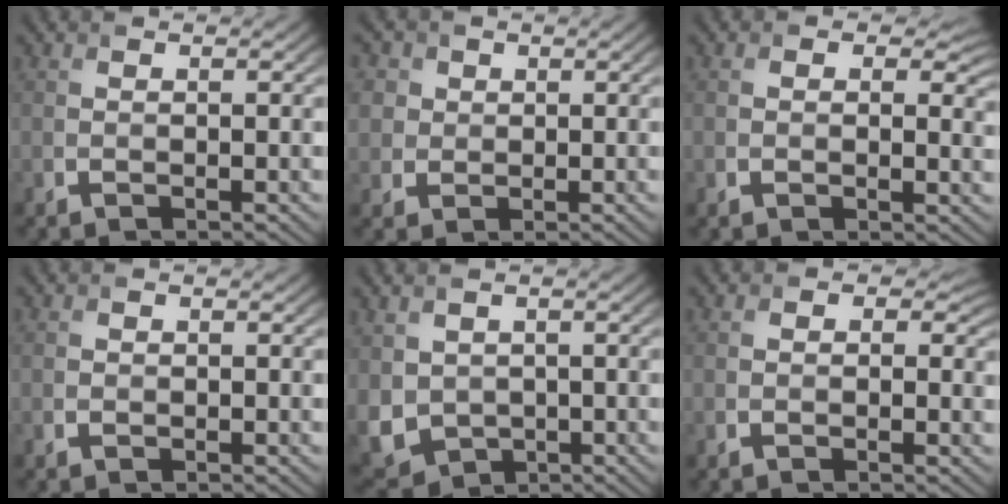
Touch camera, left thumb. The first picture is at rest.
{"total": 4.3, "force": [1.5, 3.8, 1.3], "torque": [-0.060, 0.003, 0.027]}
{"total": 3.2, "force": [0.8, 2.3, 2.0], "torque": [-0.032, -0.015, 0.005]}
{"total": 0.6, "force": [-0.2, 0.6, 0.3], "torque": [-0.003, -0.005, -0.004]}
{"total": 6.9, "force": [0.1, 5.6, 4.1], "torque": [-0.130, -0.021, 0.005]}
{"total": 1.9, "force": [0.2, 1.7, 0.9], "torque": [-0.018, -0.008, -0.004]}